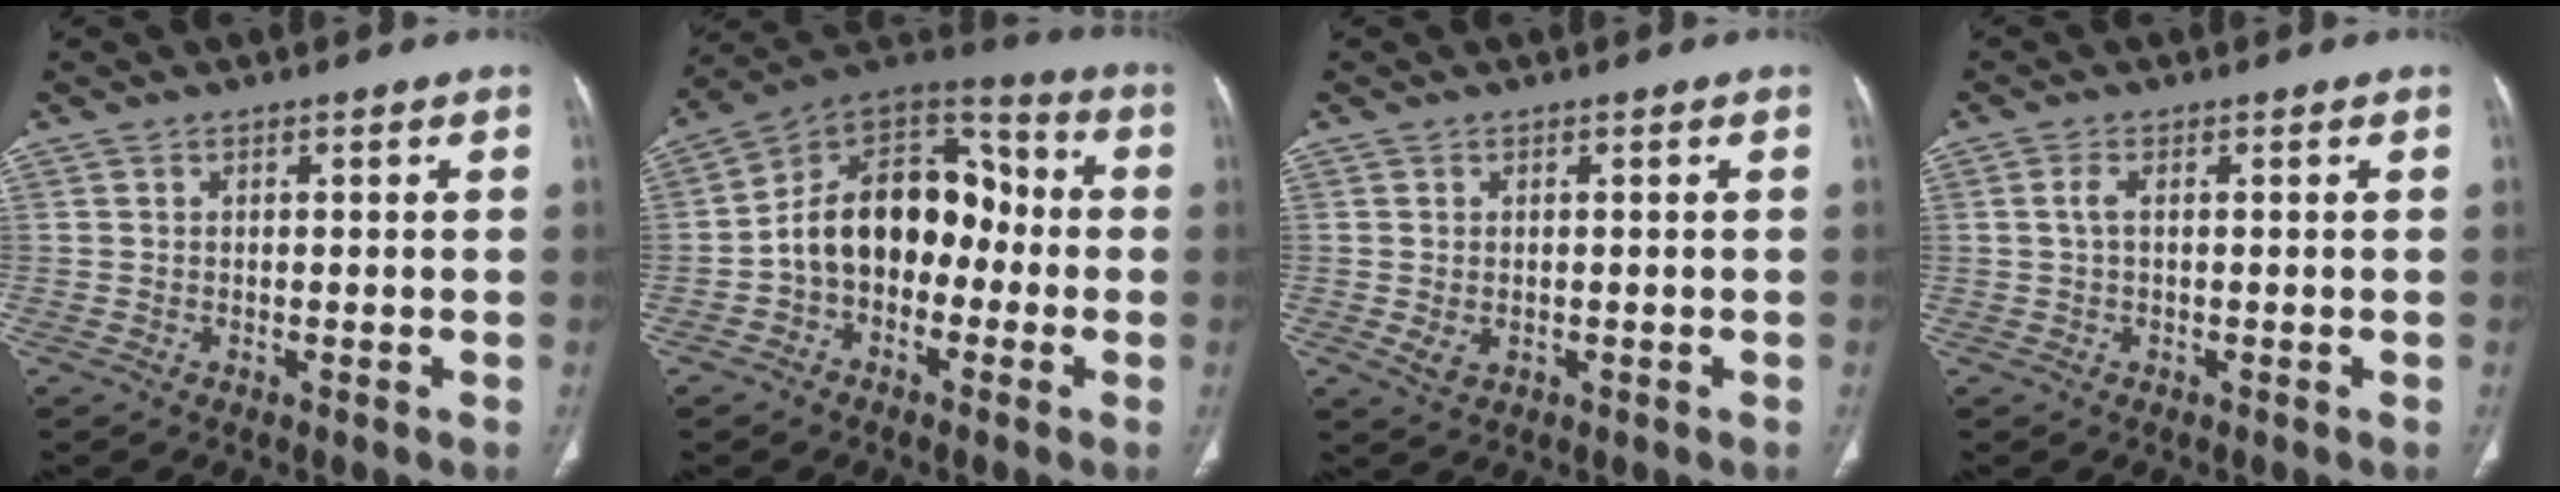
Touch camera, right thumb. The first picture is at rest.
{"total": 16.3, "force": [-2.4, 11.5, 11.3], "torque": [-0.150, 0.058, -0.052]}
{"total": 2.2, "force": [-0.3, 1.6, 1.5], "torque": [-0.027, 0.000, 0.003]}
{"total": 1.7, "force": [0.2, 0.8, 1.5], "torque": [-0.040, 0.004, 0.004]}